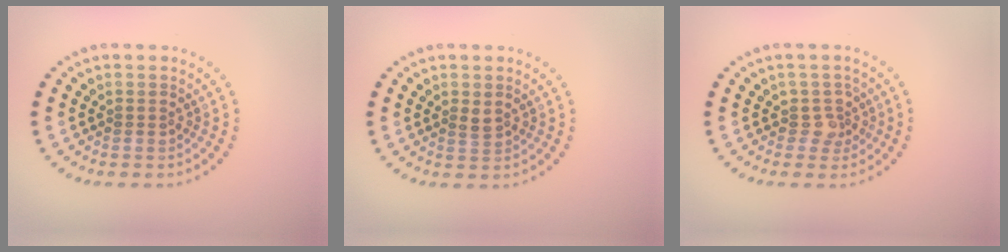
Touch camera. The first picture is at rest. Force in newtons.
{"total": 0.8, "press": 0.8, "slide": 0.2}
{"total": 1.9, "press": 1.5, "slide": 1.2}